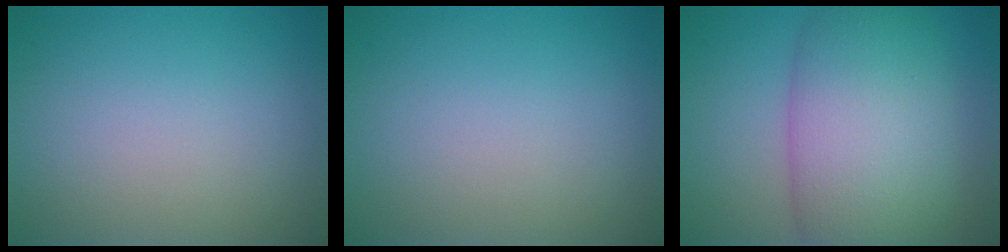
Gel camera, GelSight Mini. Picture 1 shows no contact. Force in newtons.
{"total": 0.0}
{"total": 11.2, "press": 11.2, "slide": 0.4}